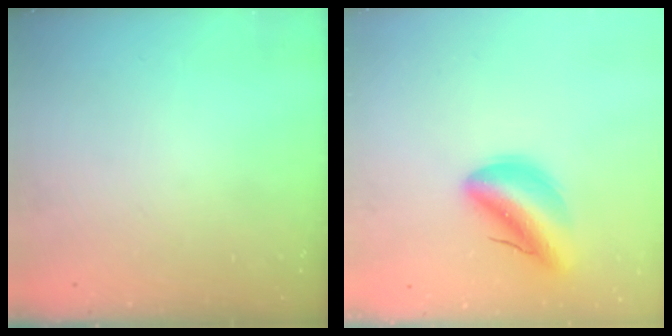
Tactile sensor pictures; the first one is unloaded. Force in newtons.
{"total": 9.4, "press": 8.9, "slide": 3.0}